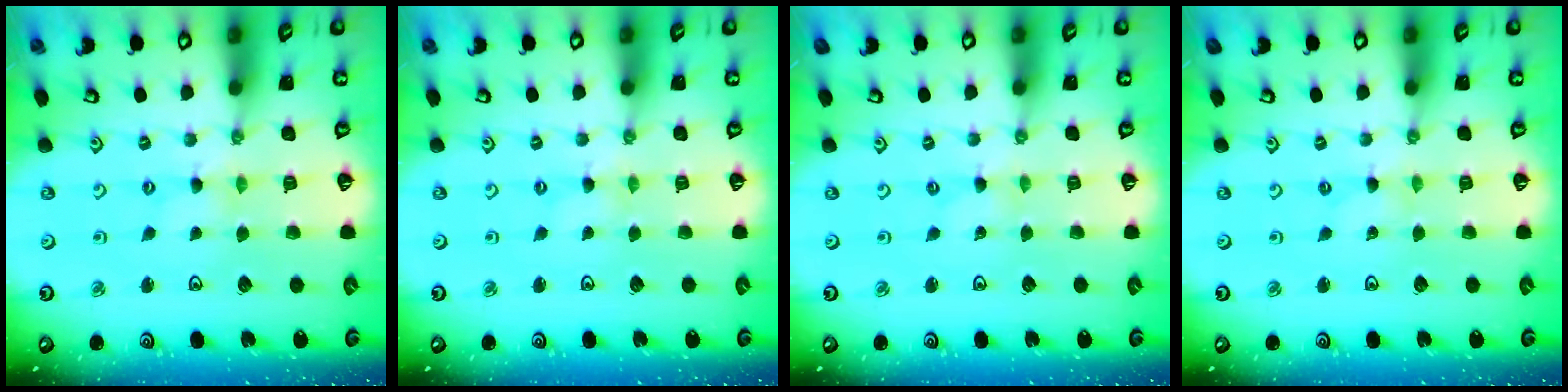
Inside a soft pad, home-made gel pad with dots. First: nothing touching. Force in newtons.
{"total": 0.0}
{"total": 0.0}
{"total": 0.0}